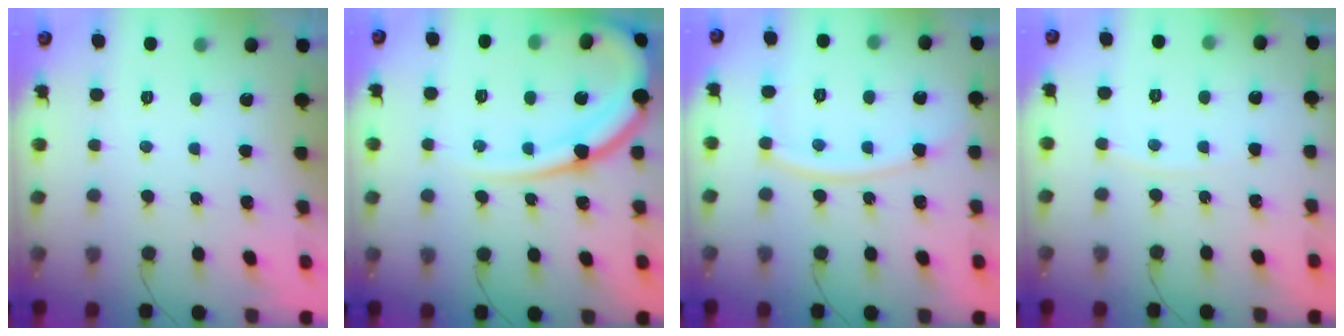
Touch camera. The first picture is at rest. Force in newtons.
{"total": 17.0, "press": 17.0, "slide": 1.7}
{"total": 12.0, "press": 11.9, "slide": 1.3}
{"total": 3.4, "press": 3.3, "slide": 0.4}